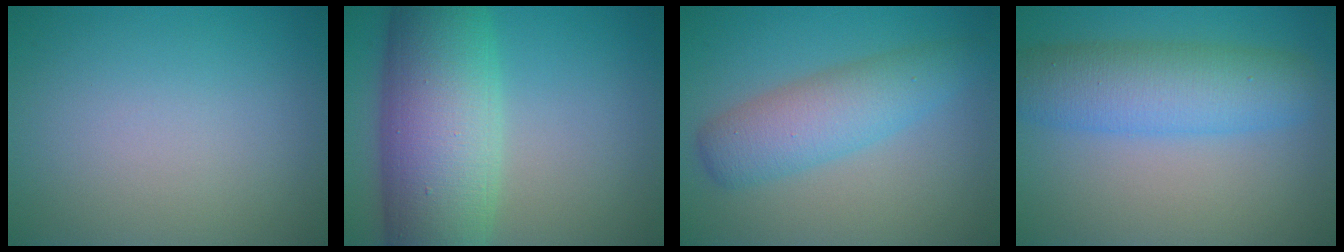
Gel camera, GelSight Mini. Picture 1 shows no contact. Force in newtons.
{"total": 12.5, "press": 12.5, "slide": 0.4}
{"total": 4.8, "press": 4.8, "slide": 0.1}
{"total": 6.5, "press": 6.5, "slide": 0.1}